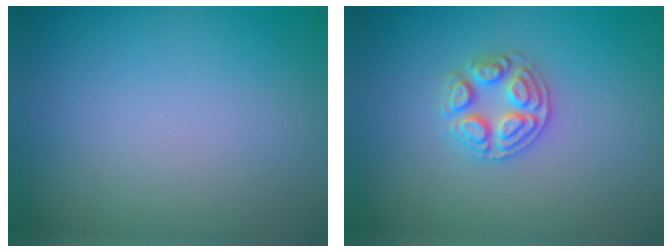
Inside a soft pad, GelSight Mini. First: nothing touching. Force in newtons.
{"total": 2.6, "press": 2.5, "slide": 0.5}